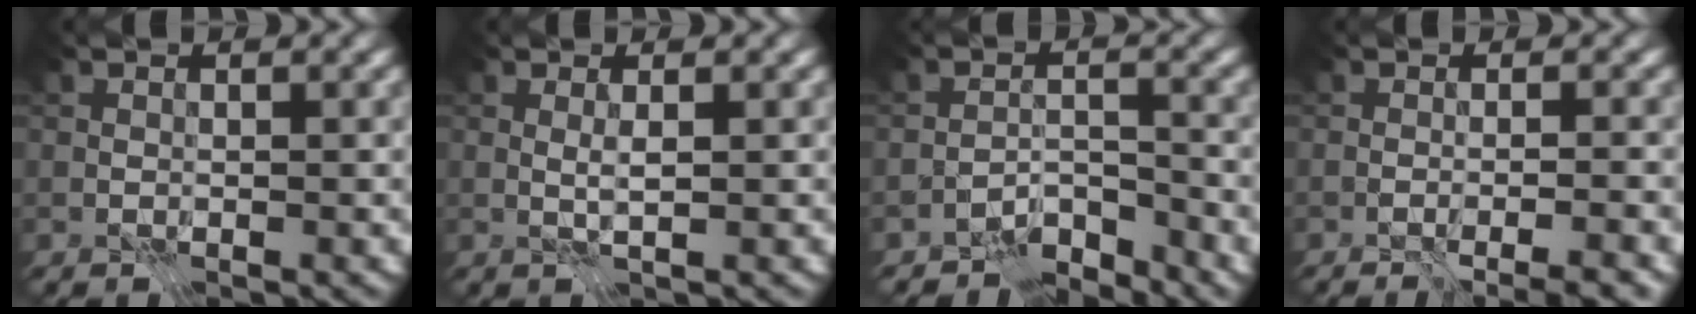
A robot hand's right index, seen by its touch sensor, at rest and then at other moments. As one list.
[{"total": 0.9, "force": [0.0, -0.3, 0.8], "torque": [-0.019, -0.004, 0.000]}, {"total": 3.7, "force": [-3.6, 0.5, 0.6], "torque": [-0.006, 0.004, -0.072]}, {"total": 3.1, "force": [-2.1, 0.0, 2.2], "torque": [-0.025, -0.006, -0.030]}]